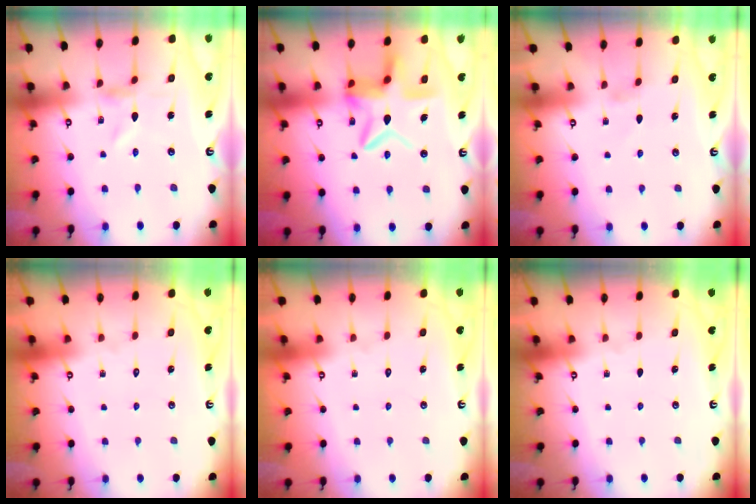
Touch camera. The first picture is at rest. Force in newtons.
{"total": 13.4, "press": 13.4, "slide": 1.2}
{"total": 0.0}
{"total": 1.5, "press": 1.5, "slide": 0.1}
{"total": 1.6, "press": 1.6, "slide": 0.1}
{"total": 0.0}